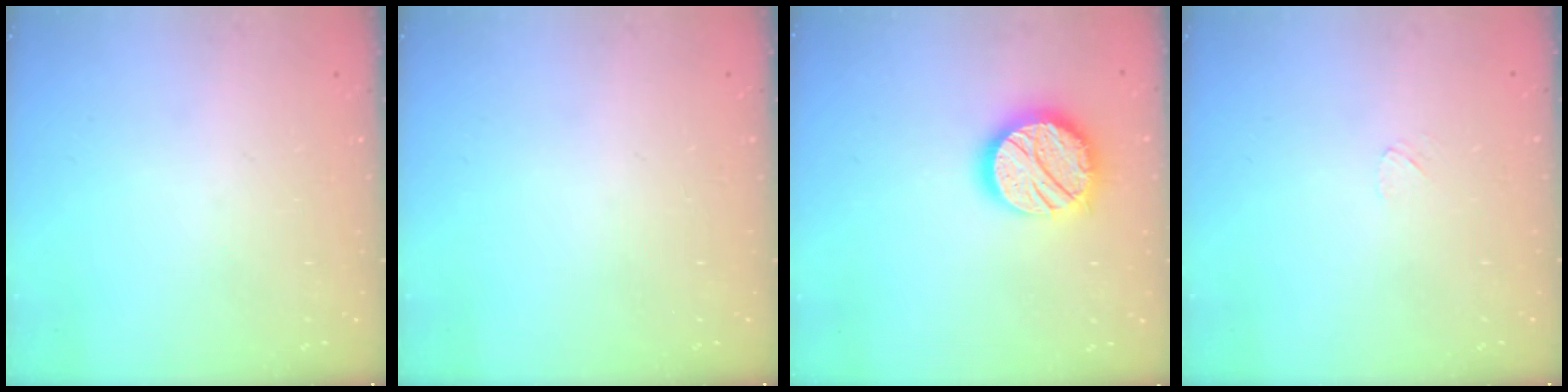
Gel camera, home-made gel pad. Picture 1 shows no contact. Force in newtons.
{"total": 0.0}
{"total": 16.8, "press": 16.7, "slide": 1.7}
{"total": 3.4, "press": 3.4, "slide": 0.4}